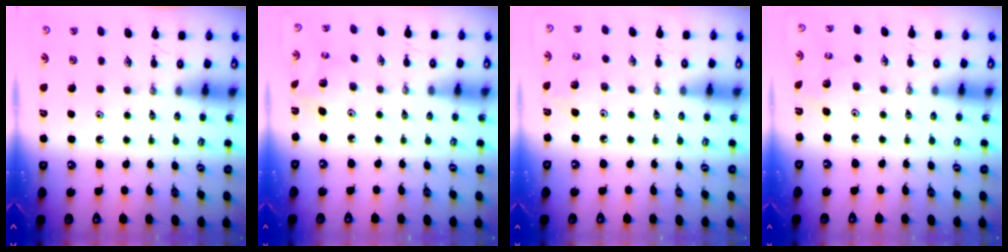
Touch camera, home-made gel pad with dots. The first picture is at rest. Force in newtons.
{"total": 3.9, "press": 3.9, "slide": 0.2}
{"total": 6.0, "press": 5.7, "slide": 1.7}
{"total": 2.3, "press": 2.3, "slide": 0.2}